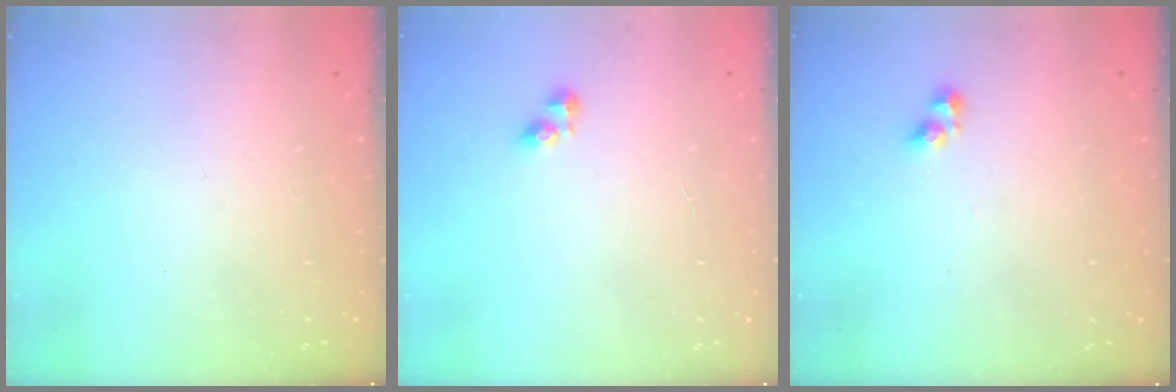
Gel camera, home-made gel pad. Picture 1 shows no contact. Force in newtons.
{"total": 4.0, "press": 4.0, "slide": 0.3}
{"total": 3.9, "press": 3.9, "slide": 0.2}